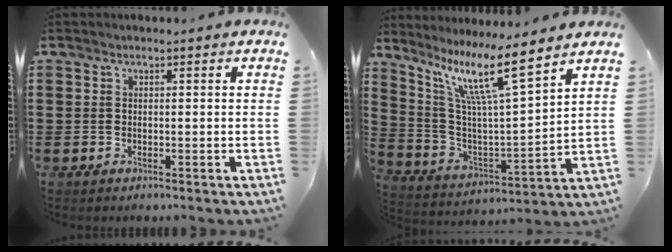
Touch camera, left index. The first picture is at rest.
{"total": 12.0, "force": [8.4, 0.9, 8.6], "torque": [-0.194, -0.044, 0.137]}